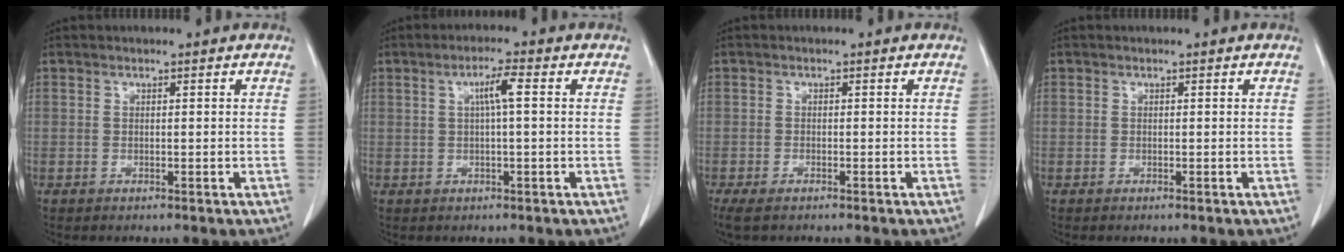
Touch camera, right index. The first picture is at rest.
{"total": 3.4, "force": [0.7, 0.3, 3.3], "torque": [-0.059, 0.008, 0.013]}
{"total": 3.5, "force": [-2.6, 1.1, 2.1], "torque": [-0.041, -0.011, -0.041]}
{"total": 0.0}